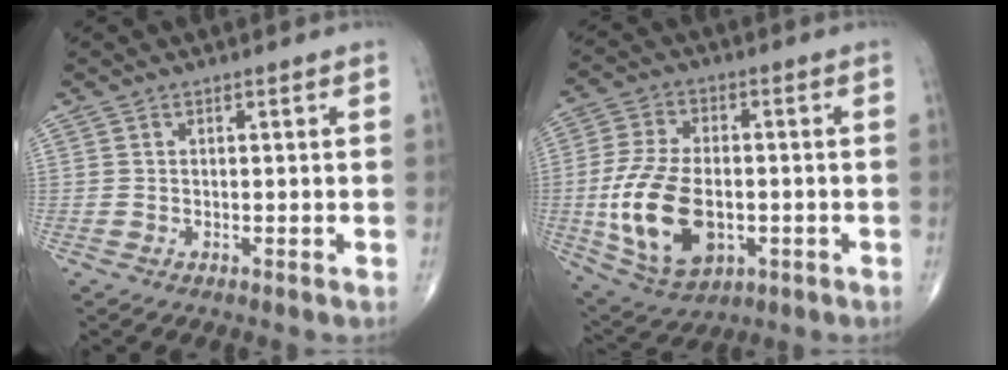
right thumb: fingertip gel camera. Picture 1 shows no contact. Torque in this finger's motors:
{"motor_torque": [-0.12, 0.91, 1.17, 0.66, 0.52]}